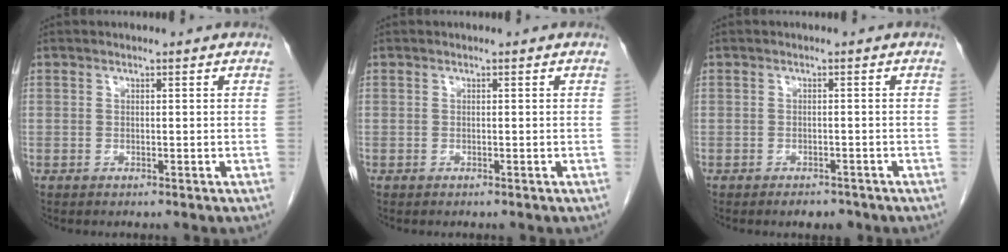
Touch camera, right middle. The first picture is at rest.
{"total": 0.0}
{"total": 2.2, "force": [-1.7, 1.0, 0.9], "torque": [-0.011, 0.001, -0.017]}